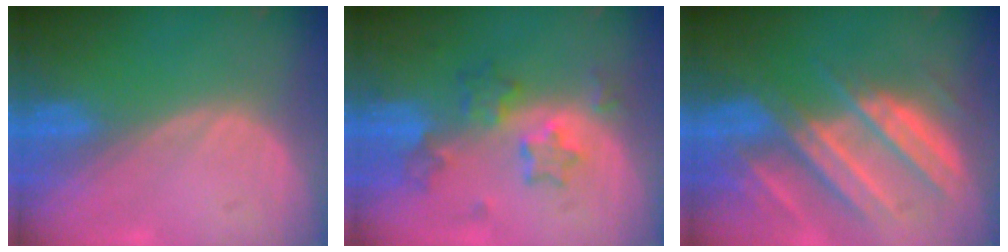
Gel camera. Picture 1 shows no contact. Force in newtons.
{"total": 7.0, "press": 6.2, "slide": 3.2}
{"total": 10.5, "press": 9.3, "slide": 5.0}